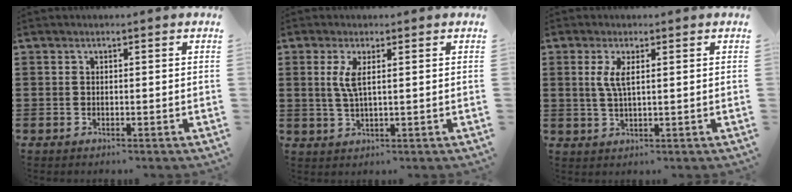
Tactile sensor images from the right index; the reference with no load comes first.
{"total": 3.2, "force": [1.0, 0.6, 2.9], "torque": [-0.068, 0.000, 0.014]}
{"total": 3.2, "force": [1.0, 0.7, 3.0], "torque": [-0.061, 0.004, 0.017]}